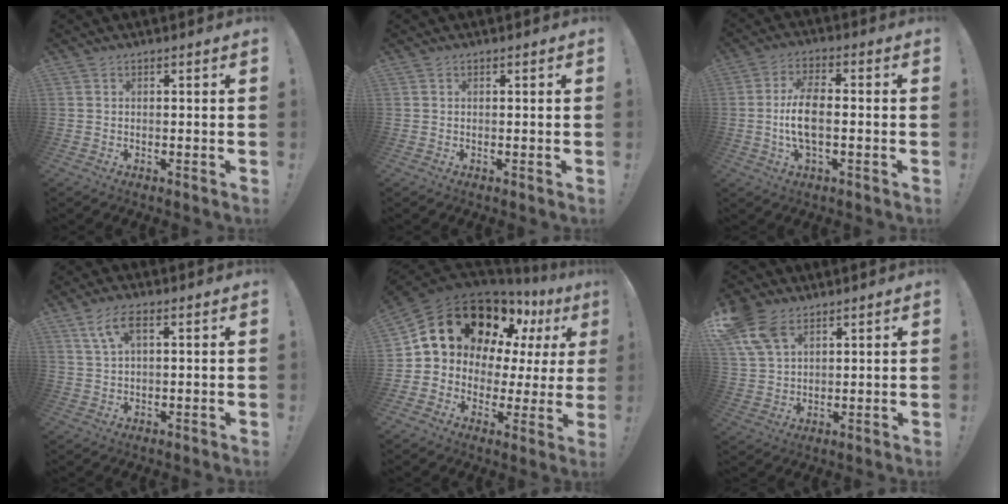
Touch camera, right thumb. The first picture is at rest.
{"total": 0.0}
{"total": 9.2, "force": [-1.0, 3.8, 8.3], "torque": [-0.171, -0.002, -0.021]}
{"total": 6.4, "force": [2.7, 2.5, 5.2], "torque": [-0.103, 0.007, 0.051]}
{"total": 20.2, "force": [11.1, 12.9, 11.0], "torque": [-0.182, -0.060, 0.223]}
{"total": 11.2, "force": [6.4, 6.8, 6.0], "torque": [-0.127, -0.025, 0.127]}